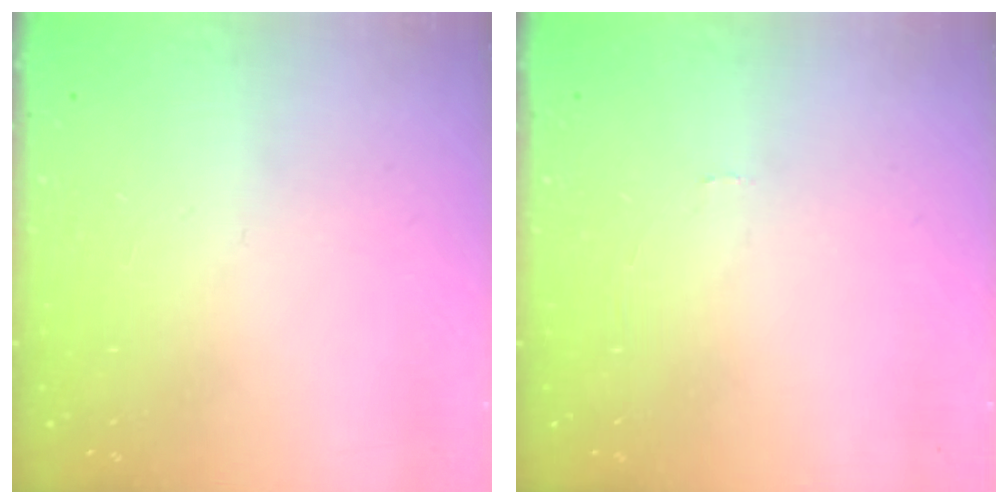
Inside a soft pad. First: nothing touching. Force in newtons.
{"total": 0.0}